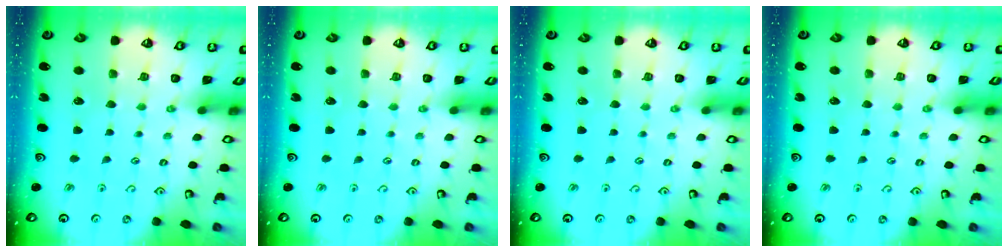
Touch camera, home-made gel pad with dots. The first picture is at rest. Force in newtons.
{"total": 0.0}
{"total": 0.0}
{"total": 0.0}